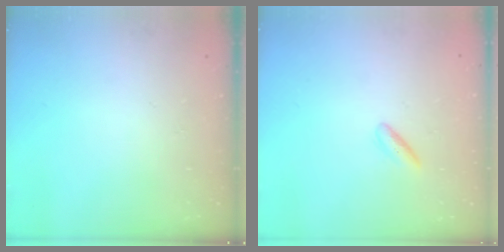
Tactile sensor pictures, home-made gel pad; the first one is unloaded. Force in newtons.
{"total": 2.6, "press": 2.4, "slide": 1.0}